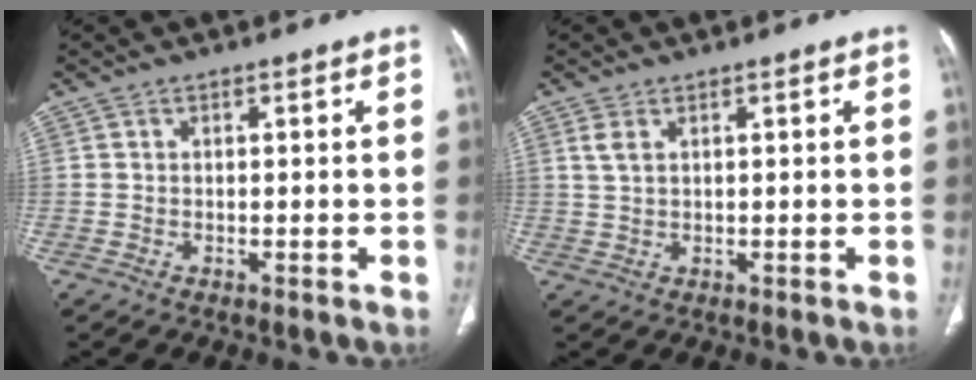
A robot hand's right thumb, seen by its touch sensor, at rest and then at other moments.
{"total": 2.5, "force": [1.2, 1.3, 1.8], "torque": [-0.042, 0.005, 0.032]}